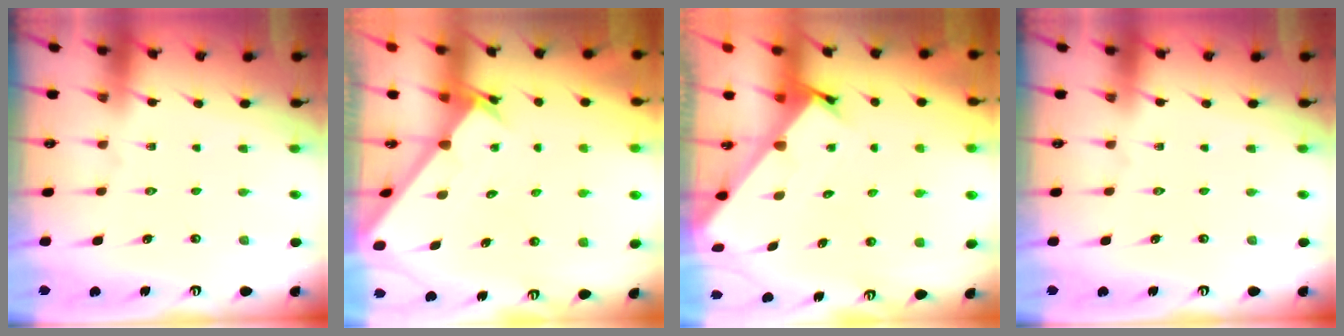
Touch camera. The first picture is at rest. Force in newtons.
{"total": 2.5, "press": 2.5, "slide": 0.2}
{"total": 2.4, "press": 2.4, "slide": 0.2}
{"total": 0.0}